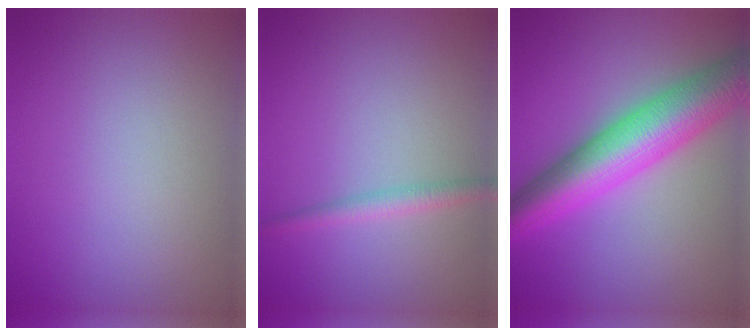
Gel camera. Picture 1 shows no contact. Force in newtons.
{"total": 1.8, "press": 1.8, "slide": 0.0}
{"total": 9.8, "press": 9.8, "slide": 0.1}